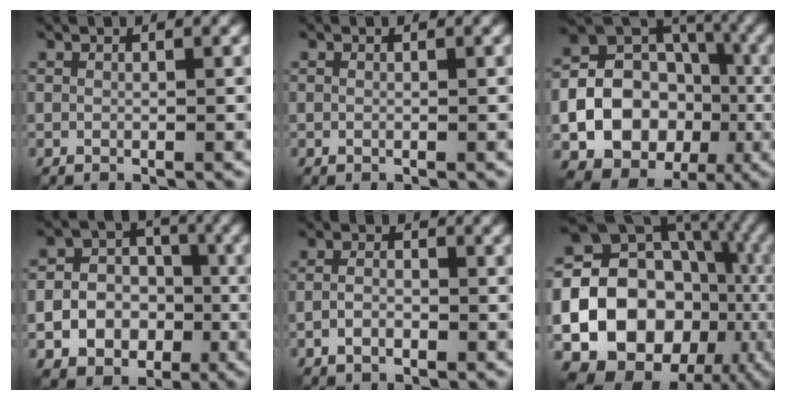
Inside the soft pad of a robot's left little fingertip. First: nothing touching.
{"total": 0.0}
{"total": 16.4, "force": [-3.9, 14.1, 7.4], "torque": [-0.156, -0.016, -0.078]}
{"total": 10.0, "force": [-3.0, 8.6, 4.1], "torque": [-0.061, -0.018, -0.064]}
{"total": 2.3, "force": [-1.0, 1.3, 1.6], "torque": [-0.028, 0.005, -0.023]}
{"total": 22.1, "force": [-4.1, 19.1, 10.4], "torque": [-0.177, -0.015, -0.084]}